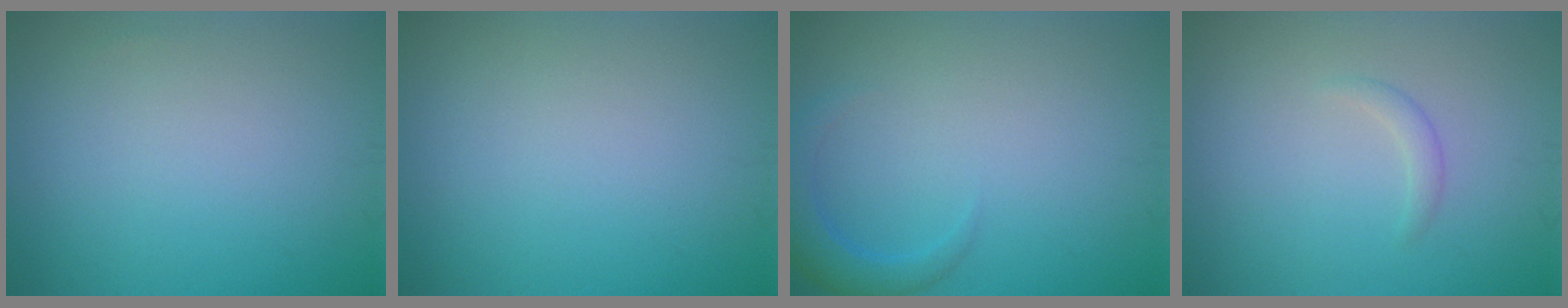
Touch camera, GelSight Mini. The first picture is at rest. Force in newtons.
{"total": 0.0}
{"total": 2.5, "press": 2.5, "slide": 0.3}
{"total": 0.9, "press": 0.9, "slide": 0.0}